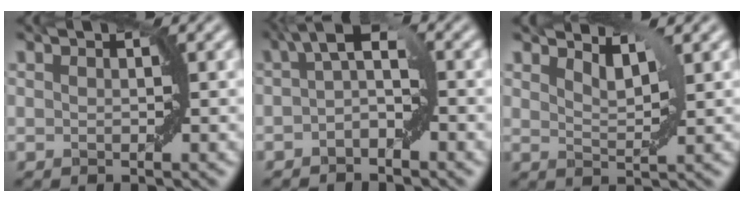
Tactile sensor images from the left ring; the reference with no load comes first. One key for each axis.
{"total": 3.7, "fx": -0.2, "fy": 1.5, "fz": 3.3, "tx": -0.045, "ty": 0.019, "tz": -0.016}
{"total": 2.1, "fx": 1.9, "fy": 0.3, "fz": 0.9, "tx": -0.019, "ty": -0.006, "tz": 0.032}